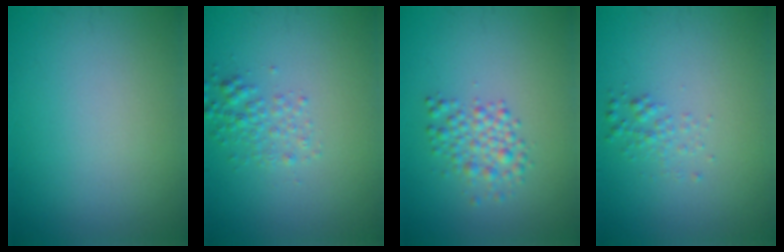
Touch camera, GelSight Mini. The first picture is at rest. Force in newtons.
{"total": 2.0, "press": 2.0, "slide": 0.1}
{"total": 2.7, "press": 2.7, "slide": 0.1}
{"total": 1.2, "press": 1.2, "slide": 0.0}